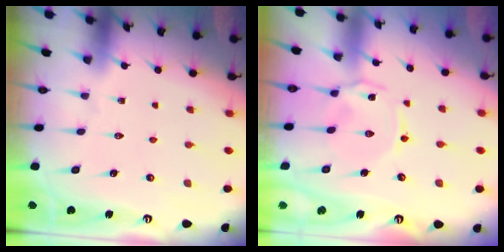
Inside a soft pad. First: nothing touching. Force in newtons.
{"total": 2.1, "press": 2.0, "slide": 0.7}